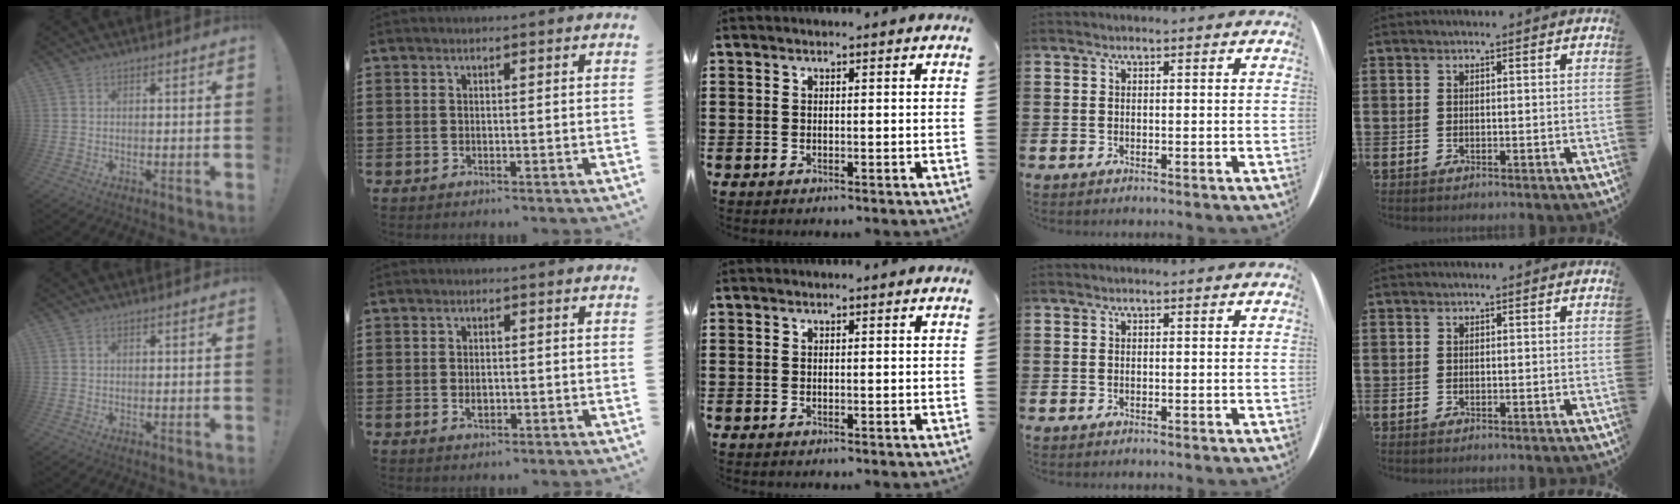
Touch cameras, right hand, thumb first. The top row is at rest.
{"thumb": {"total": 0.6, "force": [0.2, 0.5, 0.1], "torque": [-0.010, 0.005, 0.006]}, "index": {"total": 1.8, "force": [-0.2, 1.0, 1.5], "torque": [-0.029, 0.002, -0.004]}}